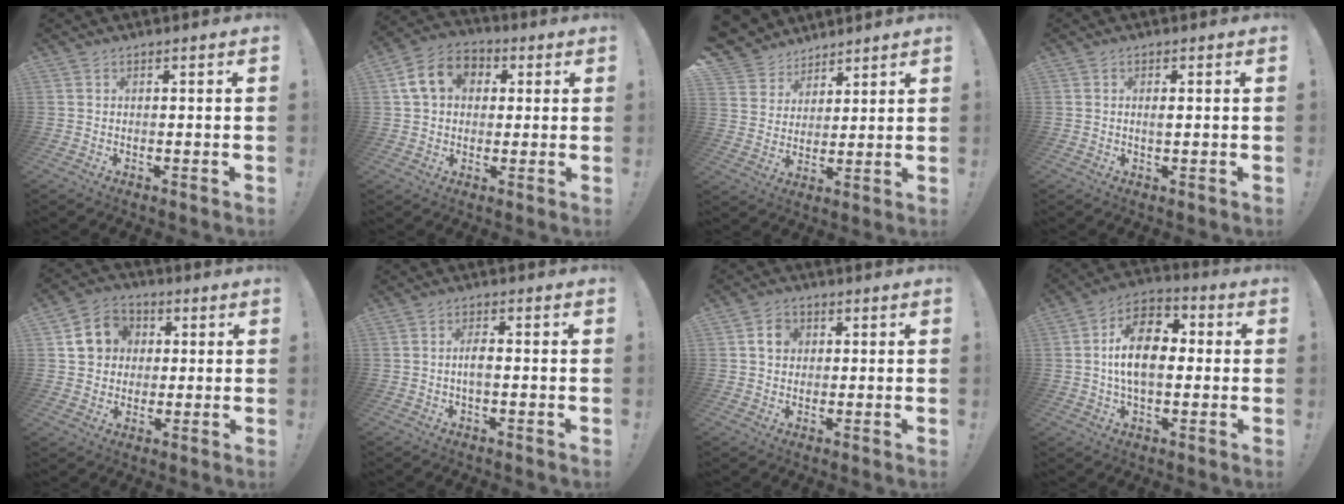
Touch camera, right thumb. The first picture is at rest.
{"total": 12.6, "force": [3.5, 9.9, 7.0], "torque": [-0.101, 0.006, 0.073]}
{"total": 8.0, "force": [5.6, 5.7, 0.3], "torque": [-0.019, -0.046, 0.115]}
{"total": 1.3, "force": [0.1, 0.4, 1.2], "torque": [-0.019, -0.001, 0.000]}
{"total": 9.8, "force": [2.2, 8.9, 3.4], "torque": [-0.038, 0.002, 0.047]}
{"total": 3.5, "force": [-0.4, 1.1, 3.3], "torque": [-0.076, 0.000, -0.014]}
{"total": 5.1, "force": [1.2, 4.3, 2.5], "torque": [-0.035, 0.008, 0.021]}
{"total": 14.6, "force": [0.5, 8.8, 11.6], "torque": [-0.196, 0.014, 0.008]}